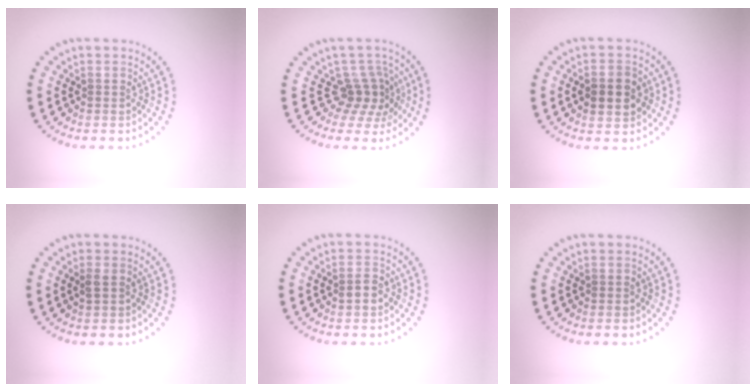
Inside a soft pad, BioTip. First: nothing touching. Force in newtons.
{"total": 2.9, "press": 1.9, "slide": 2.2}
{"total": 3.1, "press": 3.1, "slide": 0.0}
{"total": 0.8, "press": 0.8, "slide": 0.2}
{"total": 1.3, "press": 1.3, "slide": 0.1}
{"total": 0.0}